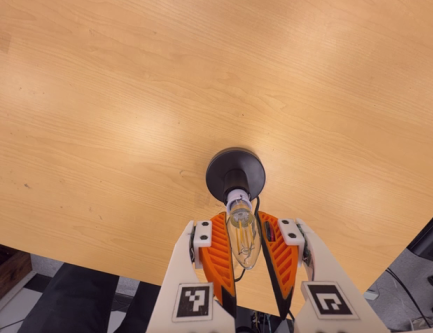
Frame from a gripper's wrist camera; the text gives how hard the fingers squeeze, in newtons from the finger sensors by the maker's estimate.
{"total": 8.1, "left": 7.0, "right": 9.2}